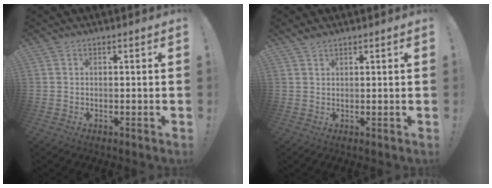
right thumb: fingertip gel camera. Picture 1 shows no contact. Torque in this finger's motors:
{"motor_torque": [0.04, 0.17, 0.28, -0.09, 0.00]}